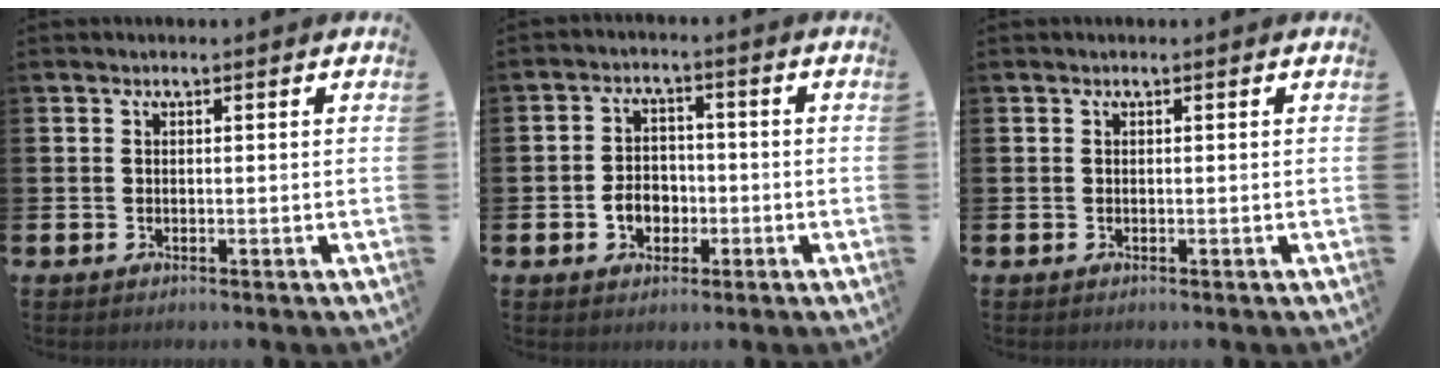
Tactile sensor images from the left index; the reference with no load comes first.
{"total": 4.2, "force": [-1.3, 3.2, 2.3], "torque": [-0.034, 0.001, -0.031]}
{"total": 0.0}